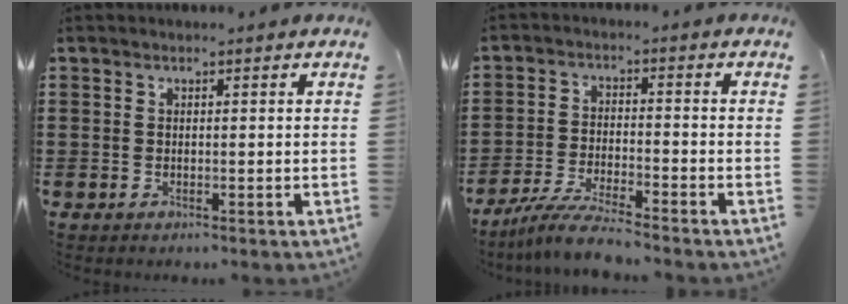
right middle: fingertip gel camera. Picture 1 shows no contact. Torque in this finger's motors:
{"motor_torque": [1.98, -0.16, 0.14, 0.07]}